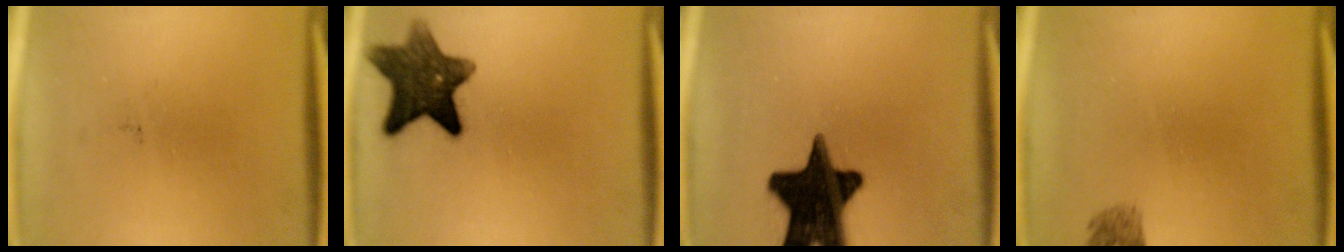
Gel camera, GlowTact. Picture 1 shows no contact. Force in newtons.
{"total": 10.7}
{"total": 19.6}
{"total": 1.4}